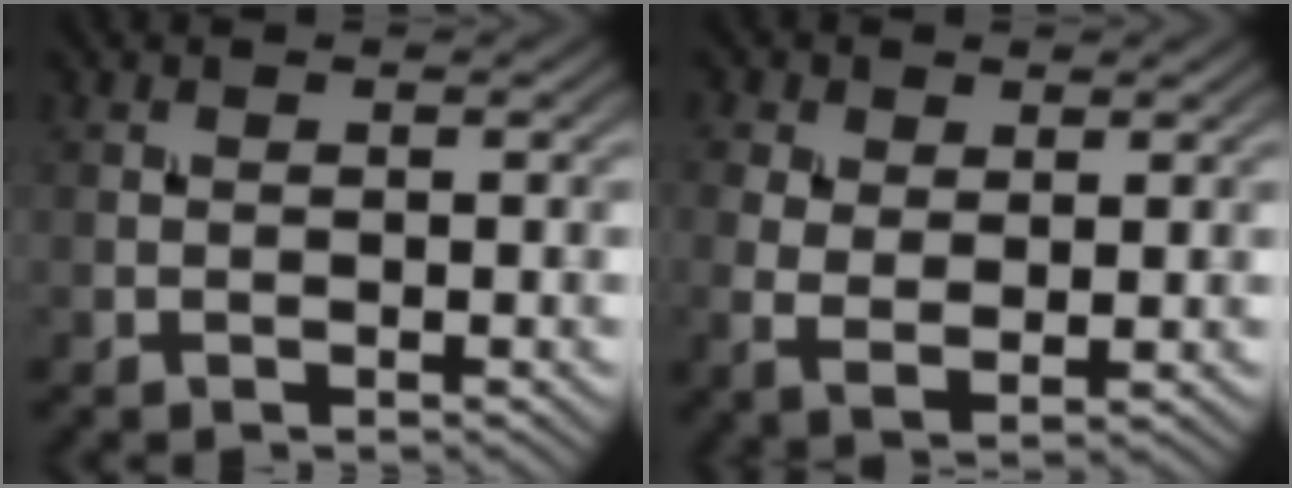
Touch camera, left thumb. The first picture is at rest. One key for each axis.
{"total": 4.0, "fx": 1.2, "fy": 2.2, "fz": 3.1, "tx": -0.076, "ty": -0.002, "tz": 0.022}